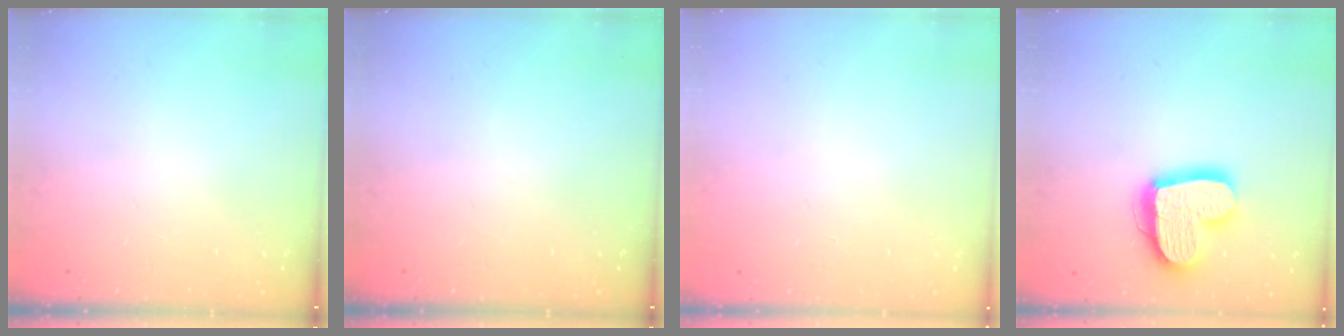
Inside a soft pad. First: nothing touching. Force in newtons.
{"total": 0.0}
{"total": 0.0}
{"total": 17.6, "press": 17.5, "slide": 1.9}